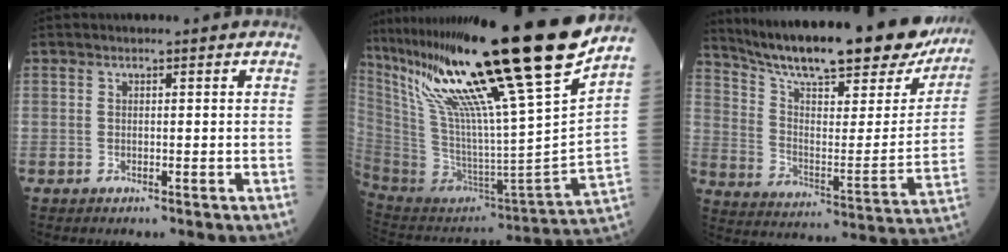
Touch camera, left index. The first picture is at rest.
{"total": 31.8, "force": [22.3, -1.3, 22.7], "torque": [-0.396, -0.048, 0.375]}
{"total": 28.4, "force": [24.0, 6.0, 14.0], "torque": [-0.224, -0.037, 0.329]}